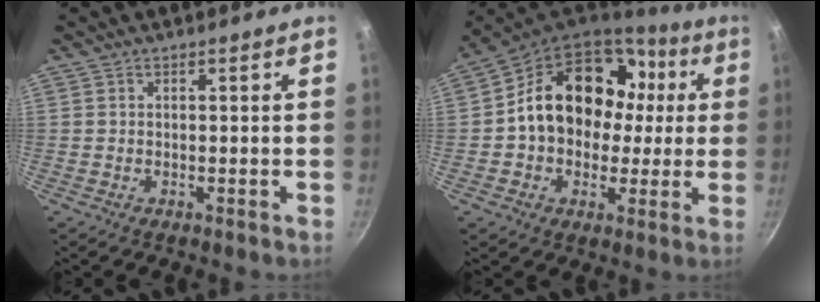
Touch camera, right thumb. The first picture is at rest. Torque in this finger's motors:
{"motor_torque": [1.48, 3.54, 1.48, -0.66, 0.21]}